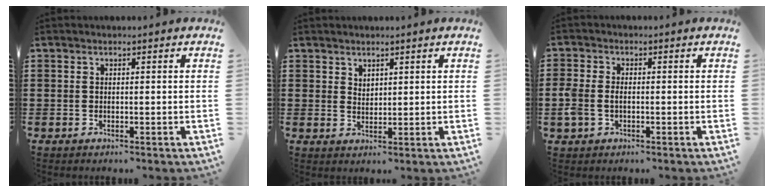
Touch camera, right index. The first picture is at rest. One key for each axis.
{"total": 1.8, "fx": 1.6, "fy": 0.9, "fz": 0.1, "tx": -0.005, "ty": 0.003, "tz": 0.032}
{"total": 2.6, "fx": -0.6, "fy": 1.9, "fz": 1.7, "tx": -0.049, "ty": -0.001, "tz": -0.017}